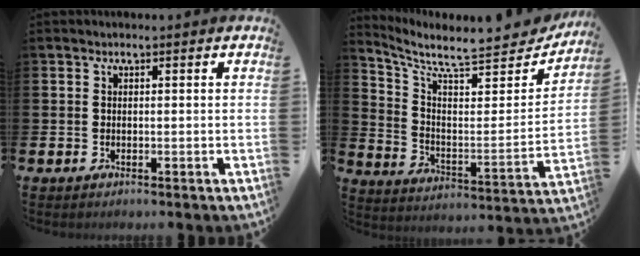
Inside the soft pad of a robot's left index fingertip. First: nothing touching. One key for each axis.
{"total": 7.5, "fx": 6.8, "fy": 1.7, "fz": 2.7, "tx": -0.071, "ty": -0.069, "tz": 0.108}